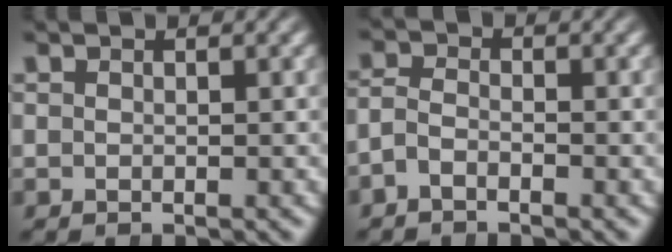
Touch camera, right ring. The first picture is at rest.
{"total": 2.8, "force": [-1.3, 2.0, 1.3], "torque": [-0.039, -0.014, -0.024]}